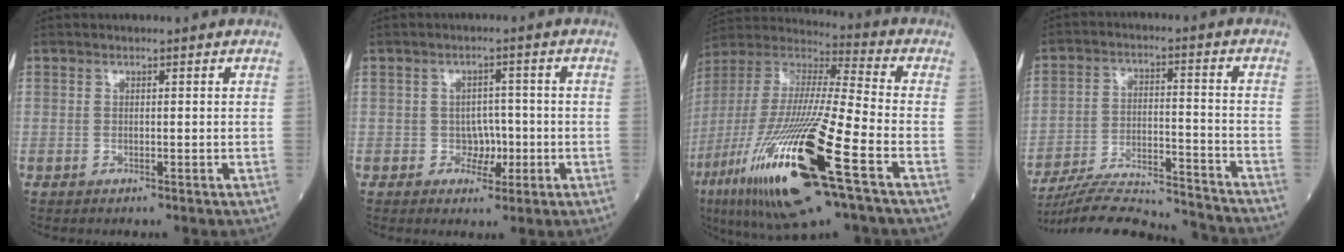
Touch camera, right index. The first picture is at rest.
{"total": 3.4, "force": [-1.0, 2.5, 2.0], "torque": [-0.022, 0.007, -0.014]}
{"total": 27.4, "force": [-11.5, 2.9, 24.7], "torque": [-0.520, -0.066, -0.214]}
{"total": 18.4, "force": [-17.7, 1.1, 5.0], "torque": [-0.105, -0.002, -0.271]}